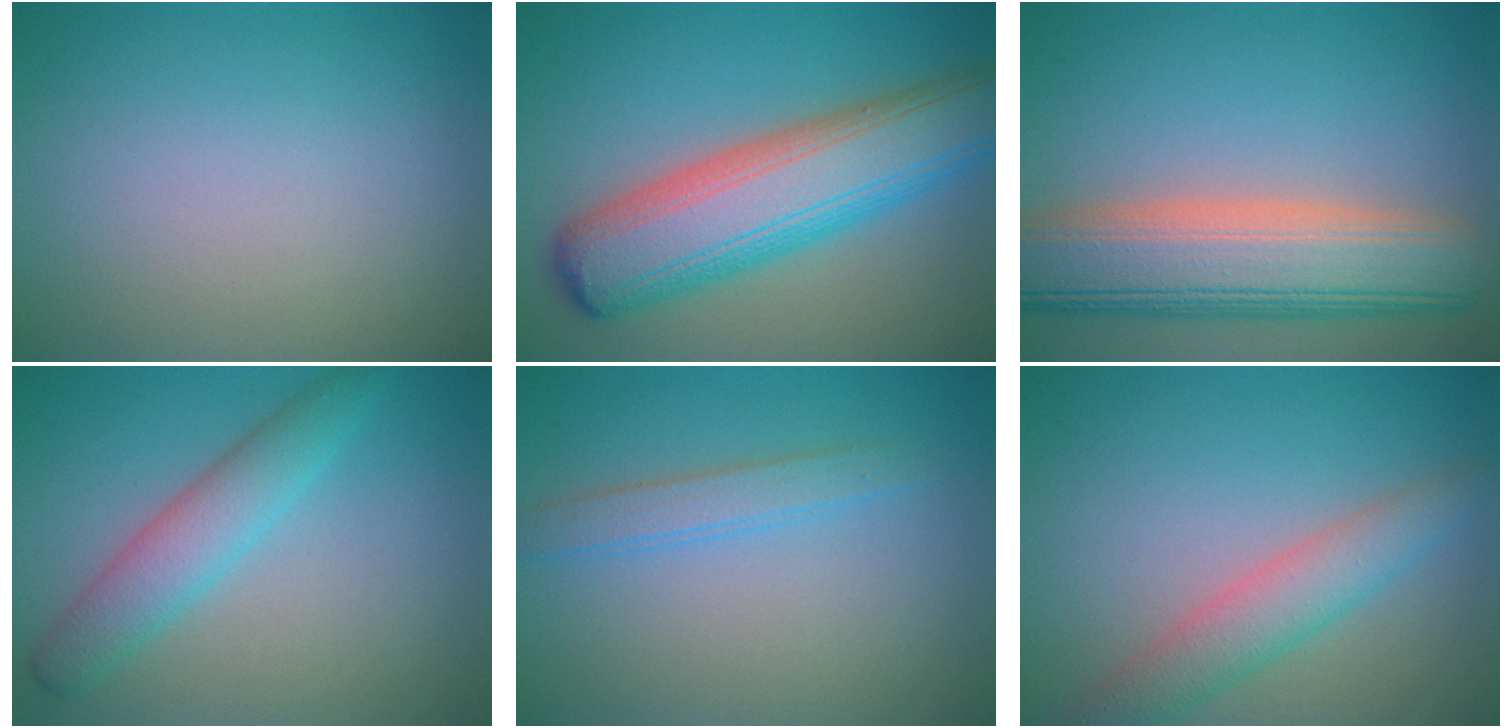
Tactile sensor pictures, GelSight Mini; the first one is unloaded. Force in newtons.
{"total": 10.2, "press": 10.2, "slide": 0.3}
{"total": 9.9, "press": 9.8, "slide": 1.1}
{"total": 3.8, "press": 3.8, "slide": 0.1}
{"total": 2.0, "press": 2.0, "slide": 0.2}
{"total": 3.9, "press": 3.9, "slide": 0.1}